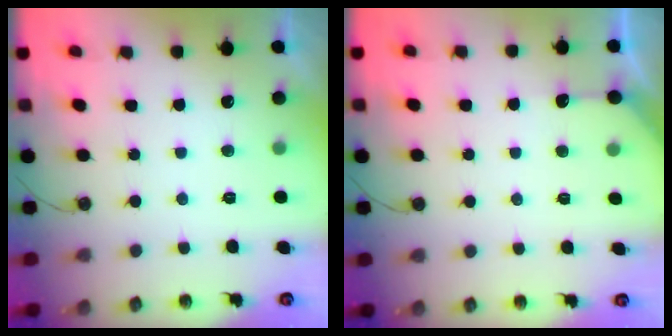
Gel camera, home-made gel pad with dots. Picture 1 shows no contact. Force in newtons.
{"total": 4.1, "press": 4.1, "slide": 0.5}